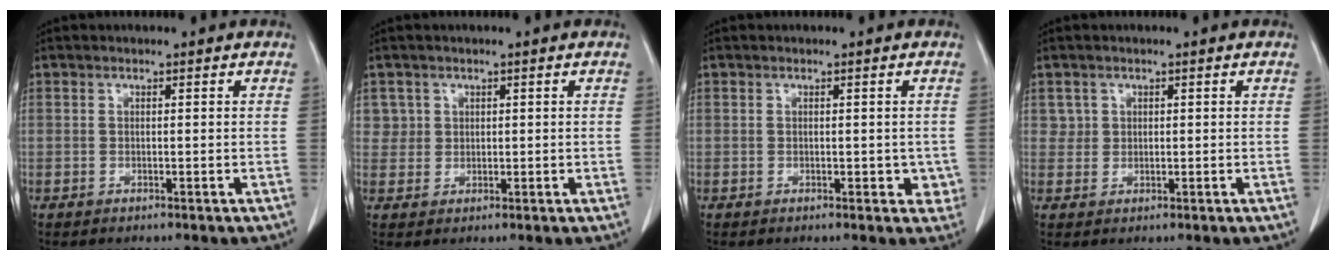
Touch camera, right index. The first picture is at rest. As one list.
[{"total": 2.5, "force": [1.0, 2.2, -0.4], "torque": [0.022, 0.003, 0.014]}, {"total": 2.6, "force": [-0.3, 1.8, 1.9], "torque": [-0.005, 0.003, -0.002]}, {"total": 1.7, "force": [0.8, 1.6, -0.1], "torque": [0.016, 0.000, 0.008]}]